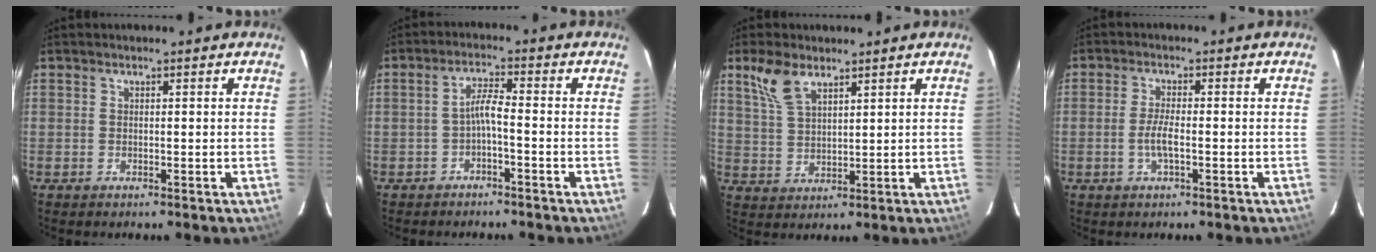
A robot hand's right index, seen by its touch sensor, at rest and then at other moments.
{"total": 3.1, "force": [-1.6, 0.1, 2.6], "torque": [-0.059, 0.010, -0.029]}
{"total": 7.0, "force": [4.6, 3.2, 4.3], "torque": [-0.088, 0.012, 0.098]}
{"total": 3.6, "force": [-1.1, 0.6, 3.4], "torque": [-0.068, -0.002, -0.022]}